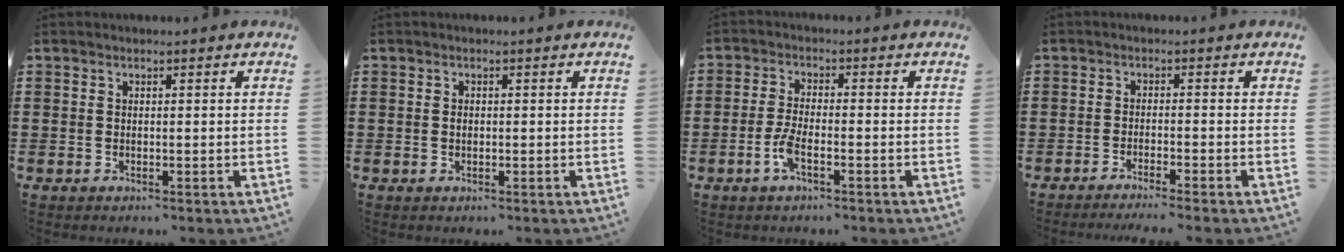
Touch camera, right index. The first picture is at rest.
{"total": 0.8, "force": [-0.1, 0.4, 0.7], "torque": [-0.016, -0.001, -0.001]}
{"total": 3.8, "force": [-1.9, 1.0, 3.2], "torque": [-0.083, -0.007, -0.042]}
{"total": 1.7, "force": [-1.5, -0.3, 0.6], "torque": [-0.010, 0.001, -0.030]}